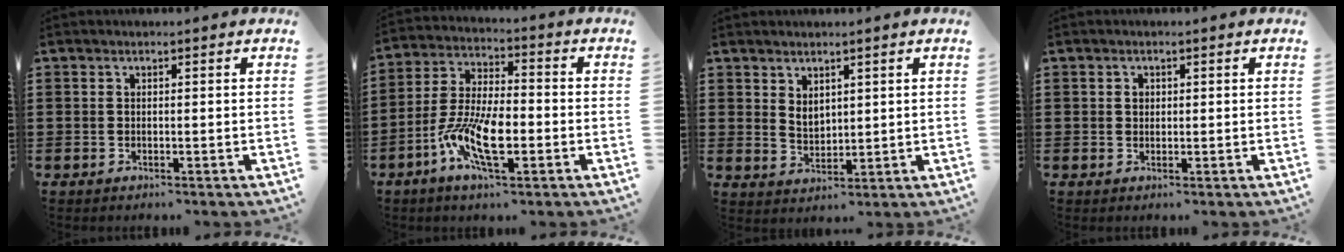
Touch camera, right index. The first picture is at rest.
{"total": 10.5, "force": [-3.9, 4.1, 8.8], "torque": [-0.195, -0.004, -0.077]}
{"total": 2.8, "force": [1.9, 1.7, 1.2], "torque": [-0.021, 0.002, 0.035]}
{"total": 1.0, "force": [0.3, 0.8, 0.5], "torque": [-0.012, 0.005, 0.006]}